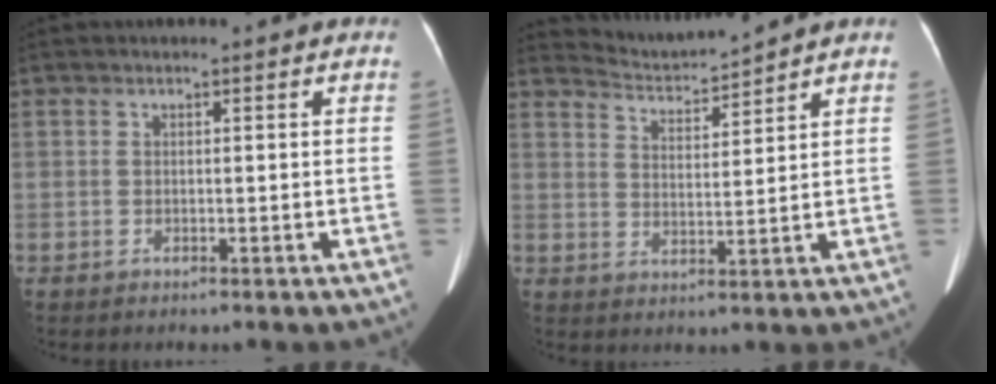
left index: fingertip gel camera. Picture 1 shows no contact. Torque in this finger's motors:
{"motor_torque": [-0.07, -0.26, -0.08, -0.05]}